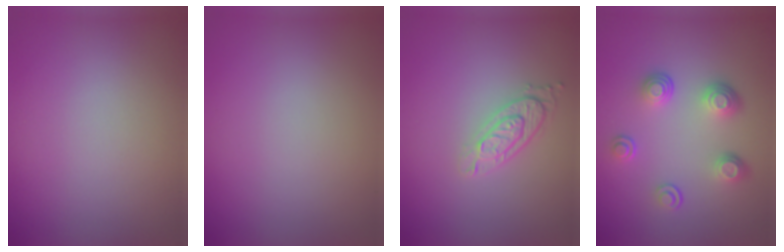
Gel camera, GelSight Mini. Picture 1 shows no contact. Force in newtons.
{"total": 0.0}
{"total": 3.1, "press": 2.3, "slide": 2.1}
{"total": 3.7, "press": 2.7, "slide": 2.6}